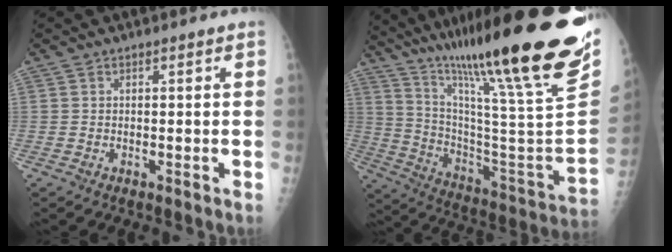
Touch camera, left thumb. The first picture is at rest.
{"total": 36.3, "force": [26.3, 3.5, 24.8], "torque": [-0.350, -0.125, 0.399]}